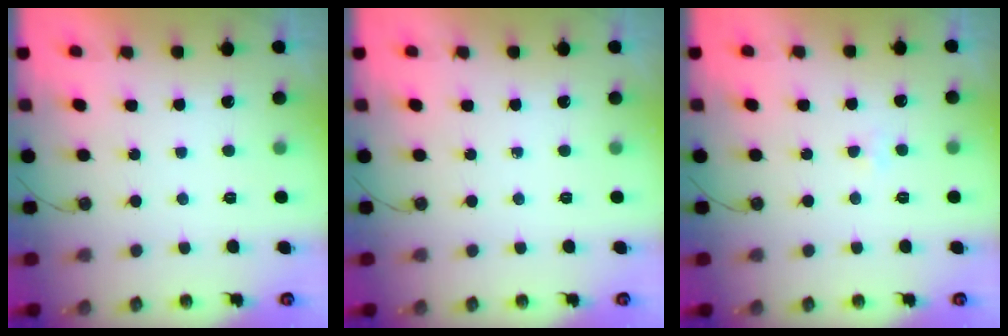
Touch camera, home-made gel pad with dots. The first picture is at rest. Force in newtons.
{"total": 0.0}
{"total": 2.4, "press": 2.3, "slide": 0.6}